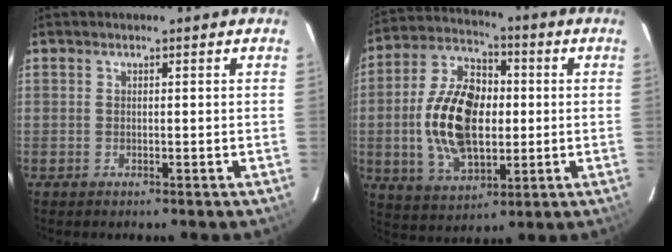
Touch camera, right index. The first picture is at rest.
{"total": 17.3, "force": [-0.9, 10.6, 13.6], "torque": [-0.268, 0.019, -0.009]}